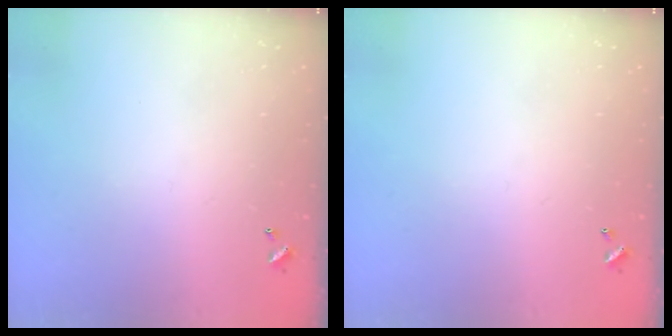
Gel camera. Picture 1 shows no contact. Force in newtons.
{"total": 0.0}